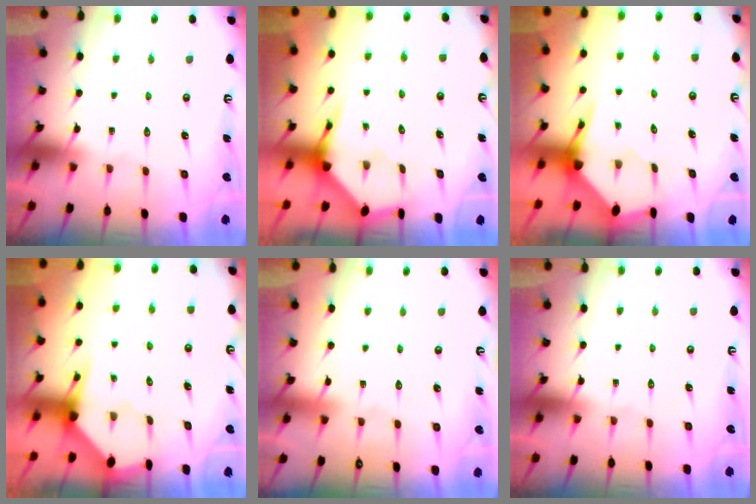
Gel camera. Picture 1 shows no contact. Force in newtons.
{"total": 4.0, "press": 3.9, "slide": 0.4}
{"total": 3.4, "press": 3.4, "slide": 0.4}
{"total": 3.2, "press": 3.2, "slide": 0.3}
{"total": 1.5, "press": 1.5, "slide": 0.2}
{"total": 0.0}